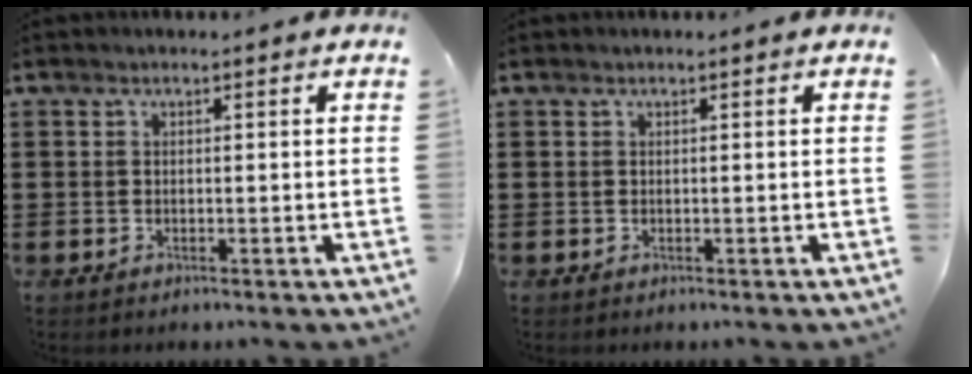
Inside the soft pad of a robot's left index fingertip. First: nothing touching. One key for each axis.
{"total": 0.0}